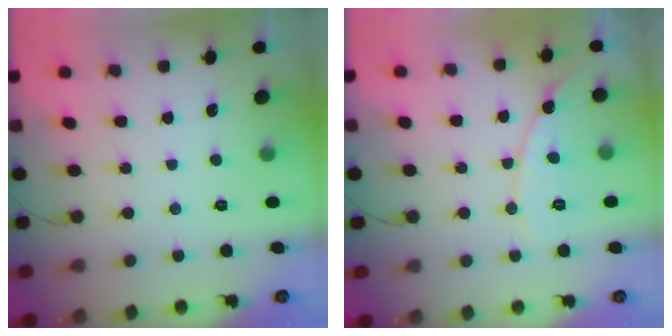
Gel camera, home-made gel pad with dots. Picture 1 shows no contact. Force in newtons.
{"total": 10.0, "press": 9.9, "slide": 0.5}